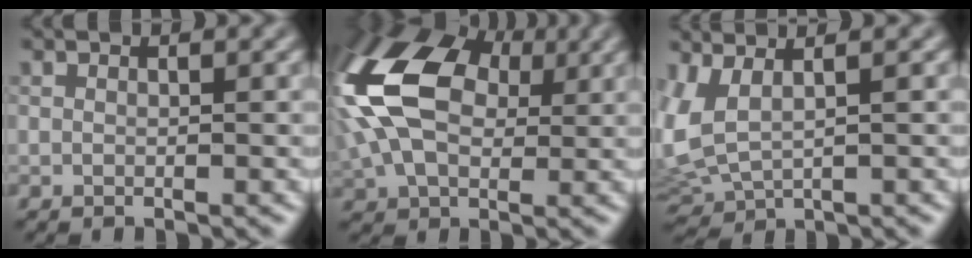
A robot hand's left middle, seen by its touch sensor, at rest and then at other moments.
{"total": 13.5, "force": [2.1, 8.9, 9.9], "torque": [-0.227, 0.019, 0.039]}
{"total": 3.4, "force": [0.0, 1.3, 3.1], "torque": [-0.102, 0.007, 0.015]}